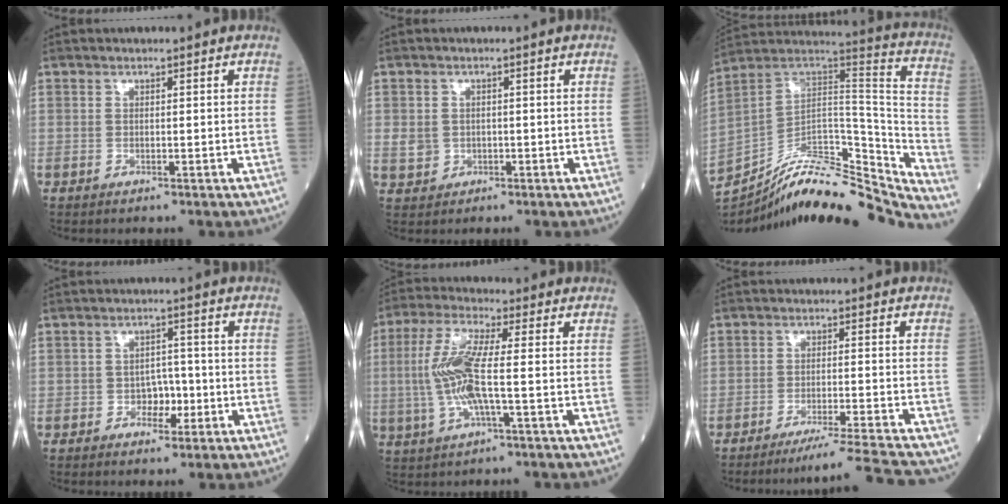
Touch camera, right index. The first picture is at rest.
{"total": 3.2, "force": [-0.4, 3.0, 1.1], "torque": [-0.014, 0.004, 0.004]}
{"total": 27.5, "force": [-25.0, 4.8, 10.5], "torque": [-0.157, 0.026, -0.378]}
{"total": 3.6, "force": [-1.2, 2.4, 2.5], "torque": [-0.030, 0.006, -0.020]}
{"total": 9.4, "force": [-0.6, 1.2, 9.3], "torque": [-0.206, 0.006, -0.018]}
{"total": 11.2, "force": [-10.5, -1.8, 3.6], "torque": [-0.039, -0.019, -0.160]}